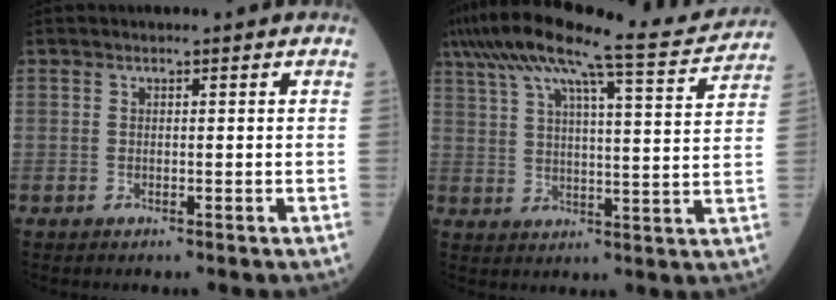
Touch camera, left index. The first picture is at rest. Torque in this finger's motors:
{"motor_torque": [0.96, -1.18, 0.79, 0.21]}